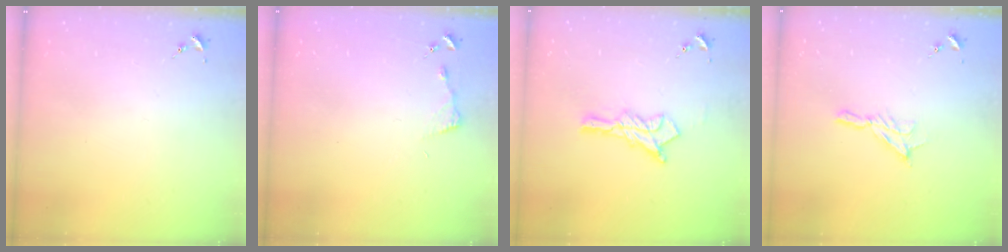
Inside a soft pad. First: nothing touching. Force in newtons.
{"total": 3.4, "press": 3.4, "slide": 0.4}
{"total": 12.1, "press": 12.1, "slide": 0.9}
{"total": 8.1, "press": 8.0, "slide": 0.6}